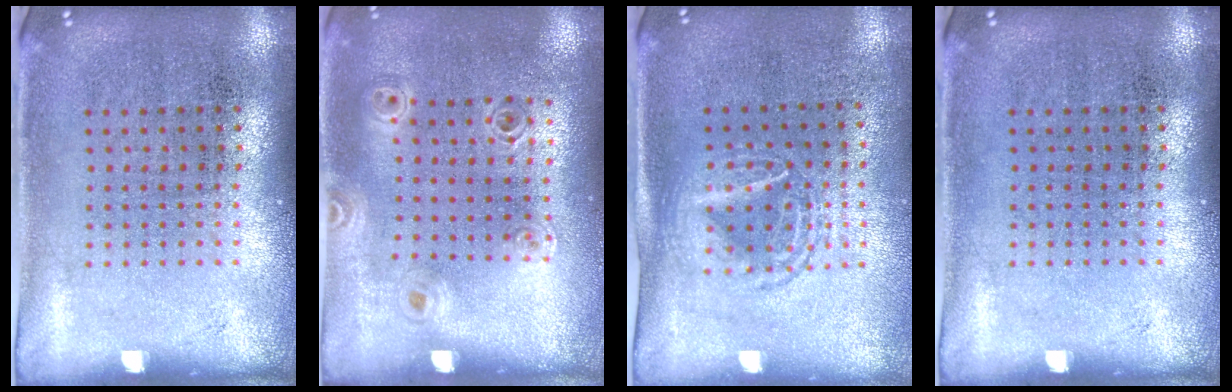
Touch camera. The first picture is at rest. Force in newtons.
{"total": 0.9, "press": 0.9, "slide": 0.1}
{"total": 1.5, "press": 1.3, "slide": 0.7}
{"total": 0.0}